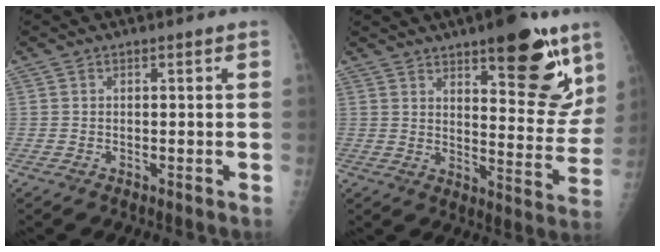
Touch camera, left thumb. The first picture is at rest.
{"total": 17.8, "force": [10.5, 6.0, 13.1], "torque": [-0.127, -0.067, 0.147]}